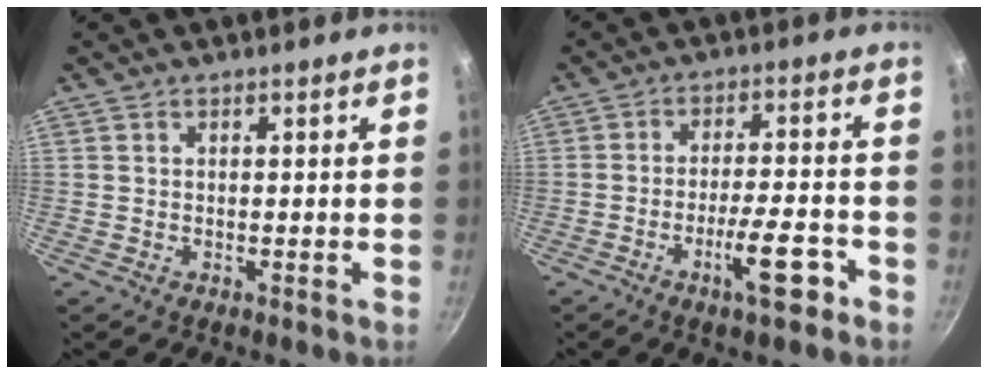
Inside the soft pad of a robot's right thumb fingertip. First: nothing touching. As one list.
[{"total": 8.8, "force": [-4.4, 2.3, 7.2], "torque": [-0.102, 0.029, -0.069]}]